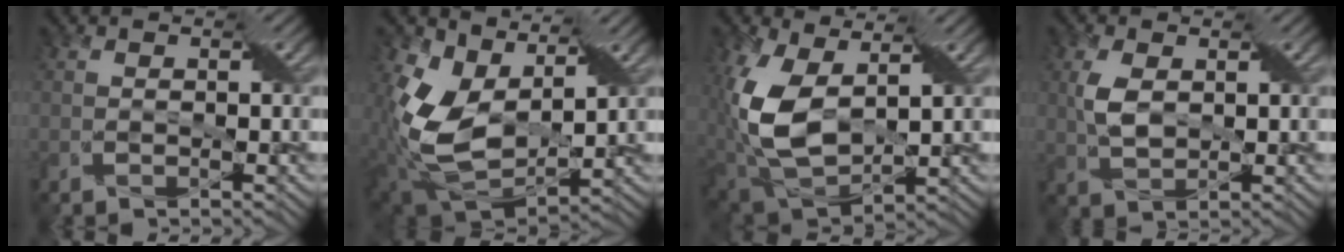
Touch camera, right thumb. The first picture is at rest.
{"total": 12.1, "force": [3.9, 7.9, 8.3], "torque": [-0.207, -0.009, 0.077]}
{"total": 12.0, "force": [2.3, 7.1, 9.4], "torque": [-0.241, -0.010, 0.048]}
{"total": 3.7, "force": [0.8, 2.3, 2.8], "torque": [-0.071, 0.003, 0.017]}